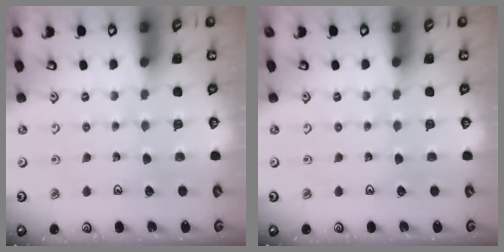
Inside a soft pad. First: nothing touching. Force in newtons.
{"total": 0.0}